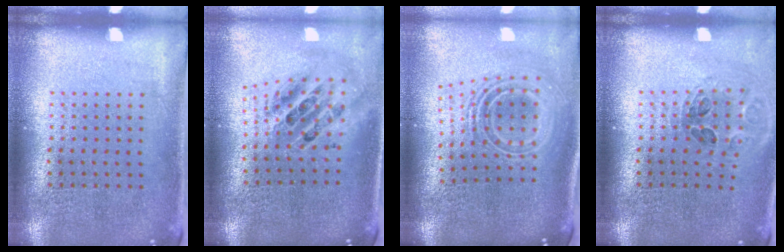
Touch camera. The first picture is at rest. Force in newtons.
{"total": 2.1, "press": 1.6, "slide": 1.4}
{"total": 2.3, "press": 1.7, "slide": 1.6}
{"total": 1.0, "press": 1.0, "slide": 0.1}